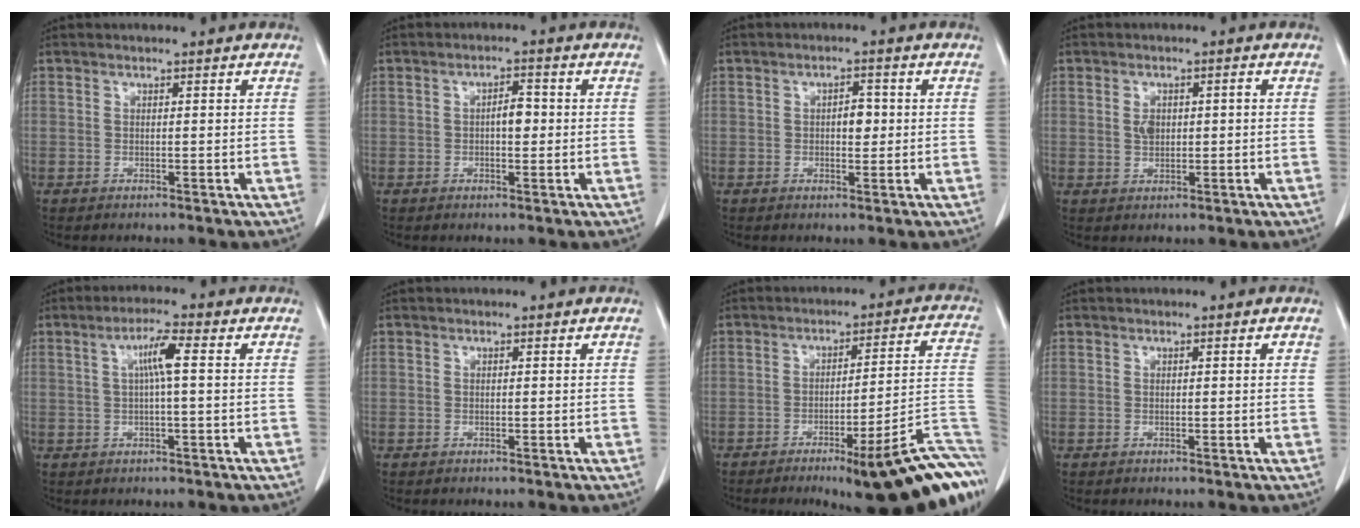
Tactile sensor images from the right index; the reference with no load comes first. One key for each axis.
{"total": 2.9, "fx": -0.1, "fy": 1.2, "fz": 2.6, "tx": -0.040, "ty": 0.005, "tz": -0.001}
{"total": 2.8, "fx": 0.1, "fy": 1.4, "fz": 2.4, "tx": -0.033, "ty": 0.004, "tz": 0.002}
{"total": 2.9, "fx": 0.2, "fy": 1.7, "fz": 2.4, "tx": -0.045, "ty": 0.009, "tz": 0.009}
{"total": 4.5, "fx": 0.9, "fy": 0.3, "fz": 4.4, "tx": -0.081, "ty": 0.012, "tz": 0.016}
{"total": 0.0}
{"total": 19.8, "fx": -10.8, "fy": 2.3, "fz": 16.4, "tx": -0.090, "ty": 0.022, "tz": -0.141}
{"total": 0.5, "fx": 0.2, "fy": 0.0, "fz": 0.5, "tx": -0.009, "ty": 0.002, "tz": 0.003}